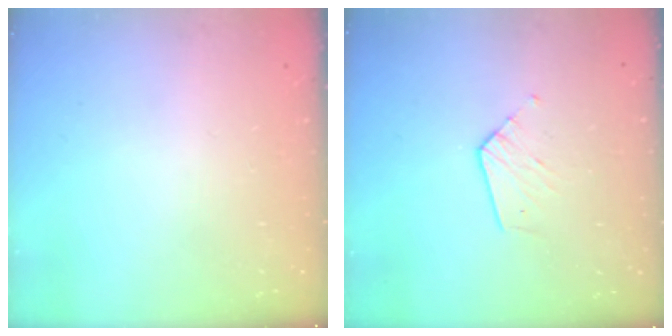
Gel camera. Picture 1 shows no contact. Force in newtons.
{"total": 6.0, "press": 6.0, "slide": 0.5}